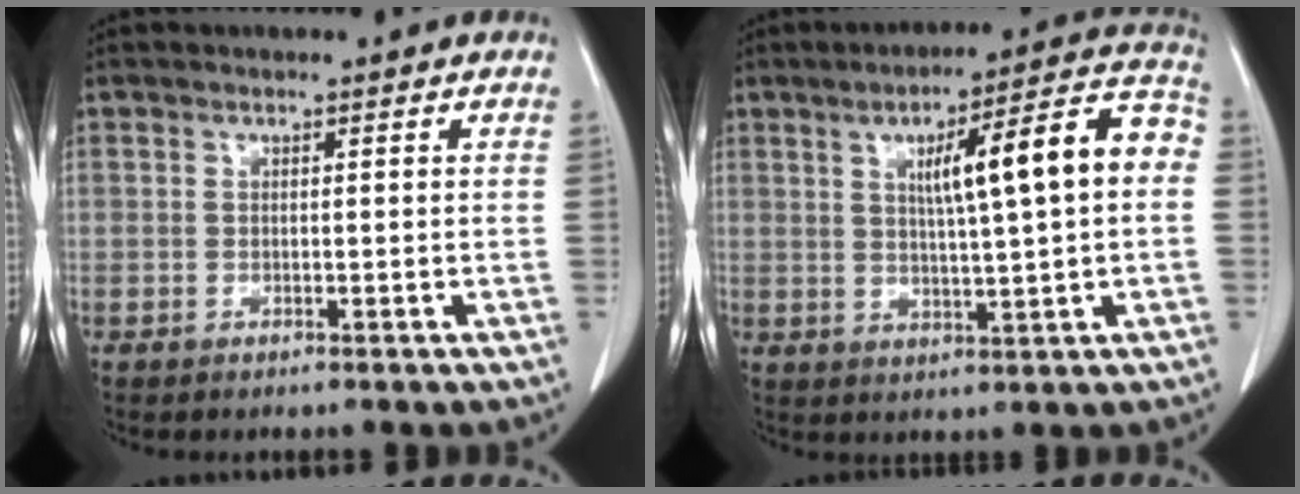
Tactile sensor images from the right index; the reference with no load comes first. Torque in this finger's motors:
{"motor_torque": [0.84, 0.27, 0.34, 0.09]}